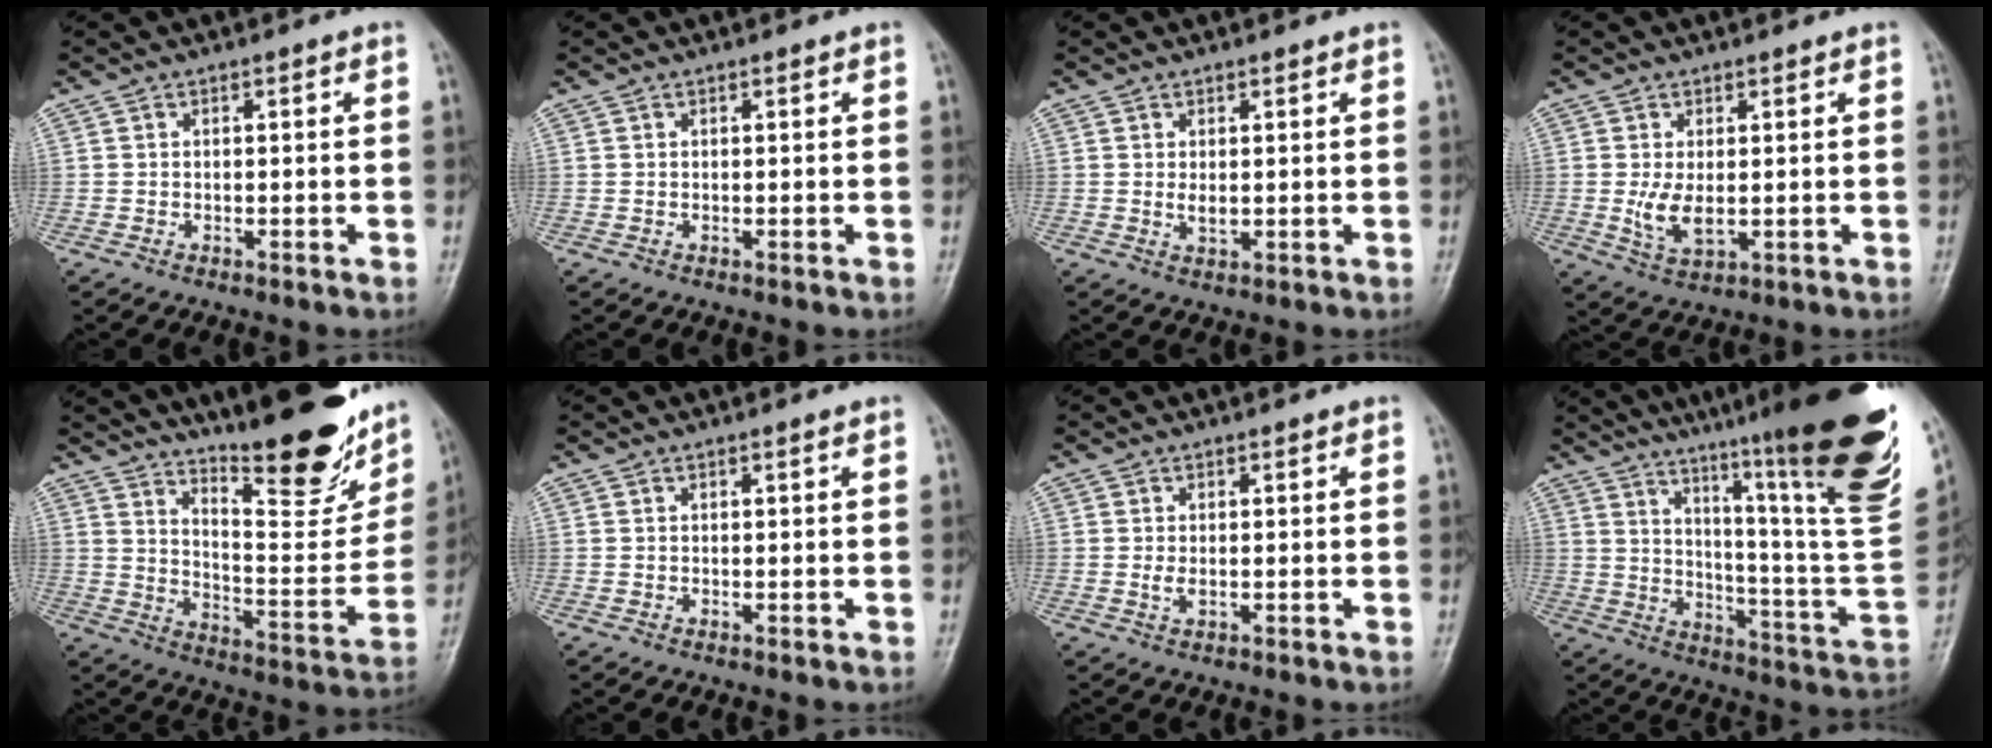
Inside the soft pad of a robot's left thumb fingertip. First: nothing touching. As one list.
[{"total": 0.0}, {"total": 1.5, "force": [0.7, 0.7, 1.1], "torque": [-0.018, -0.006, 0.014]}, {"total": 5.0, "force": [0.3, 2.6, 4.2], "torque": [-0.078, -0.014, 0.015]}, {"total": 23.1, "force": [17.2, 6.2, 14.1], "torque": [-0.166, -0.110, 0.255]}, {"total": 0.6, "force": [0.5, -0.1, 0.3], "torque": [-0.010, -0.003, 0.009]}, {"total": 1.6, "force": [0.5, 0.8, 1.4], "torque": [-0.025, -0.005, 0.011]}, {"total": 32.3, "force": [20.8, 3.2, 24.5], "torque": [-0.291, -0.108, 0.296]}]